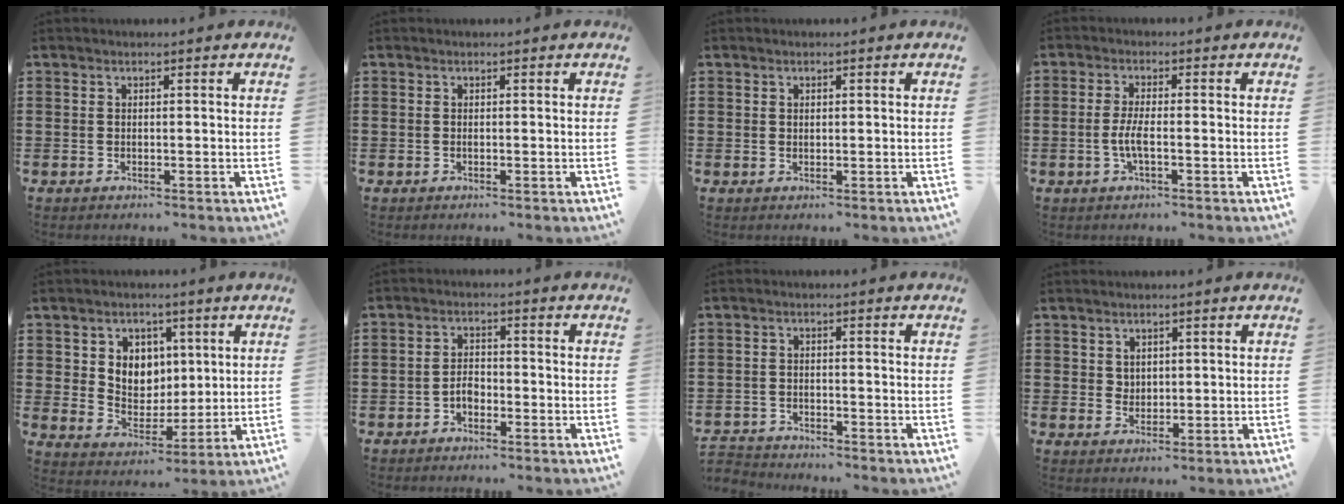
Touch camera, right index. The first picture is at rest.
{"total": 0.0}
{"total": 0.6, "force": [0.3, 0.5, 0.2], "torque": [-0.006, 0.002, 0.006]}
{"total": 3.6, "force": [-1.0, 0.5, 3.4], "torque": [-0.082, -0.009, -0.025]}
{"total": 5.7, "force": [2.3, 5.1, 1.1], "torque": [-0.042, 0.003, 0.040]}
{"total": 2.5, "force": [-1.4, 1.4, 1.6], "torque": [-0.034, 0.001, -0.028]}
{"total": 2.5, "force": [-2.4, 0.3, -0.2], "torque": [-0.005, -0.002, -0.054]}
{"total": 1.9, "force": [1.3, 1.4, 0.2], "torque": [-0.009, 0.007, 0.025]}